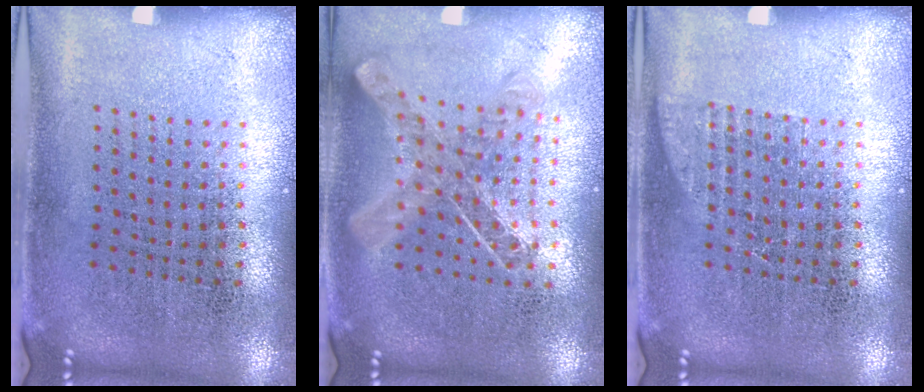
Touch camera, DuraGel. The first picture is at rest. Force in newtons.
{"total": 1.0, "press": 1.0, "slide": 0.1}
{"total": 1.1, "press": 1.1, "slide": 0.2}